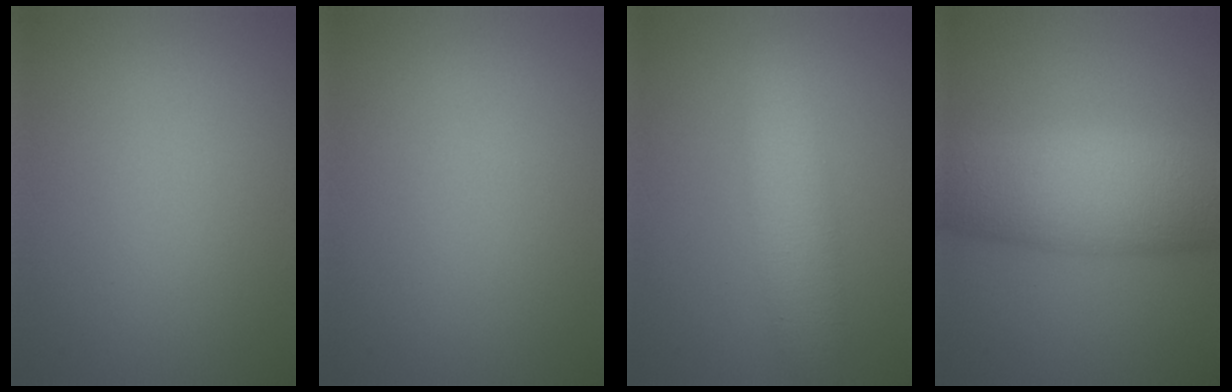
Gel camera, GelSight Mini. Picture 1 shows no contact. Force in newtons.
{"total": 0.0}
{"total": 3.8, "press": 3.8, "slide": 0.0}
{"total": 9.4, "press": 9.4, "slide": 0.1}